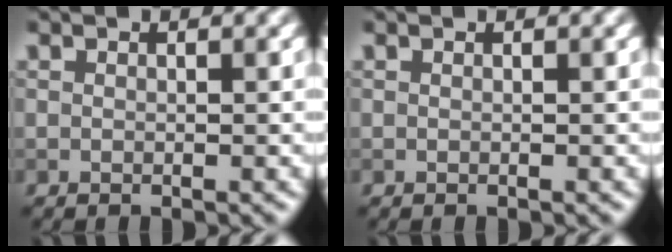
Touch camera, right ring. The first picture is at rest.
{"total": 0.0}